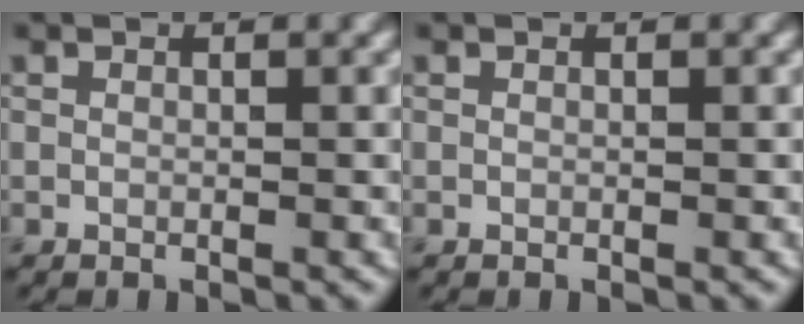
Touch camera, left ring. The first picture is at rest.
{"total": 0.0}